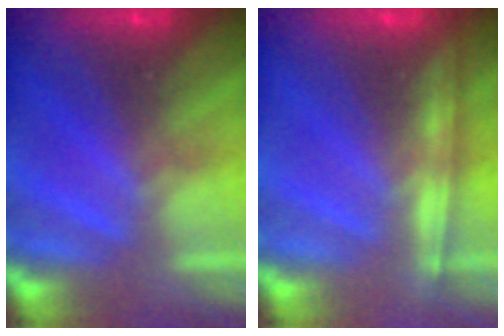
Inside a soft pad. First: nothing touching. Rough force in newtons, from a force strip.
{"total": 1.2}